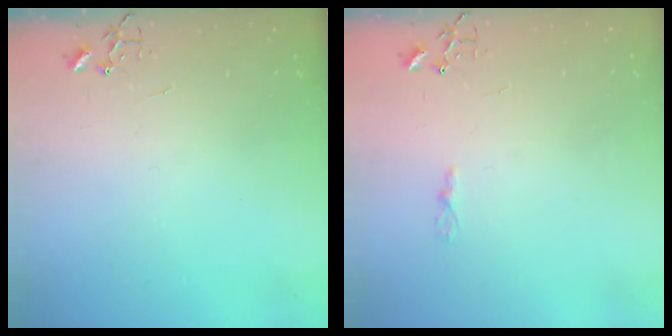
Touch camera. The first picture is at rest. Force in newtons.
{"total": 2.9, "press": 2.9, "slide": 0.4}